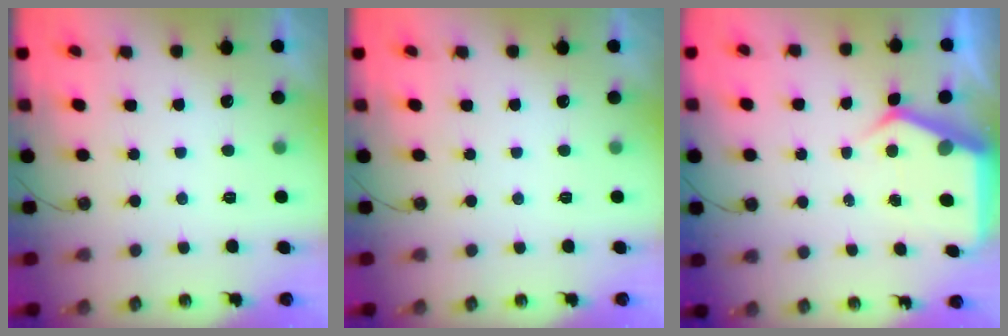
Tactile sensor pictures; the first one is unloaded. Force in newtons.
{"total": 0.0}
{"total": 5.6, "press": 5.6, "slide": 0.6}